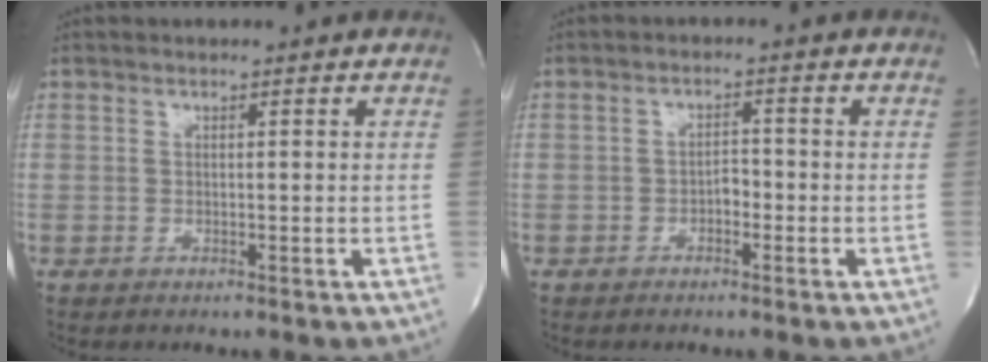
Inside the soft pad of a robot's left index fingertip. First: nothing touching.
{"total": 2.1, "force": [-1.1, 1.0, 1.4], "torque": [-0.016, 0.005, -0.020]}